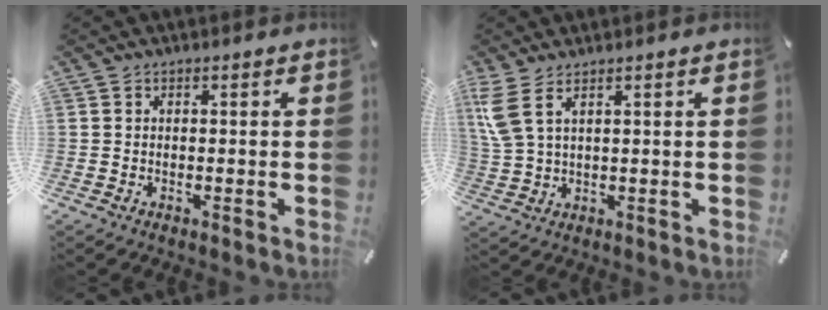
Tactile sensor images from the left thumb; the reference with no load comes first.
{"total": 5.3, "force": [2.9, 1.8, 4.1], "torque": [-0.110, -0.014, 0.049]}